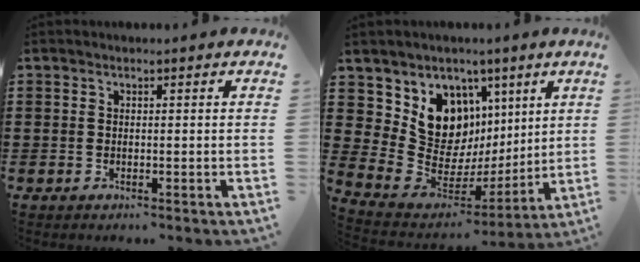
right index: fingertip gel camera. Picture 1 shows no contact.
{"total": 11.3, "force": [5.3, 9.4, 3.3], "torque": [-0.090, -0.056, 0.109]}